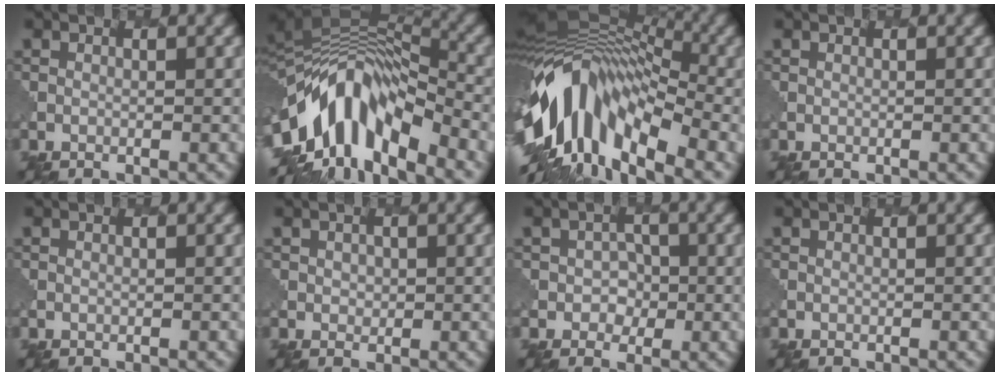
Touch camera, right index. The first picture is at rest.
{"total": 12.3, "force": [-4.8, 6.2, 9.5], "torque": [-0.161, 0.021, -0.091]}
{"total": 13.6, "force": [-3.5, 7.3, 11.0], "torque": [-0.197, 0.032, -0.076]}
{"total": 0.0}
{"total": 0.0}
{"total": 1.0, "force": [0.3, 0.8, 0.4], "torque": [-0.004, -0.006, 0.006]}
{"total": 1.8, "force": [0.0, 1.7, 0.6], "torque": [0.006, 0.001, -0.006]}
{"total": 0.0}